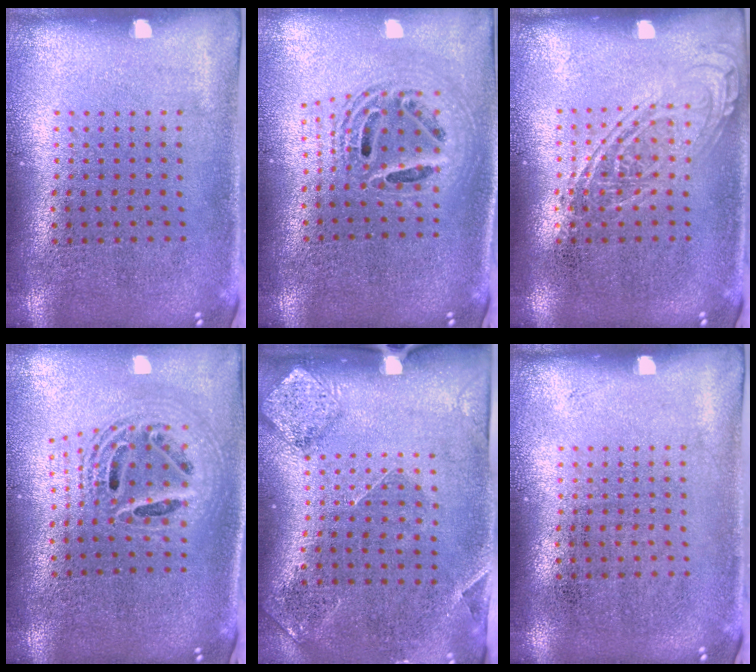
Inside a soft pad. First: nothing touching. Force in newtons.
{"total": 2.0, "press": 1.6, "slide": 1.2}
{"total": 2.2, "press": 2.2, "slide": 0.2}
{"total": 2.1, "press": 1.7, "slide": 1.3}
{"total": 1.5, "press": 1.3, "slide": 0.8}
{"total": 0.0}